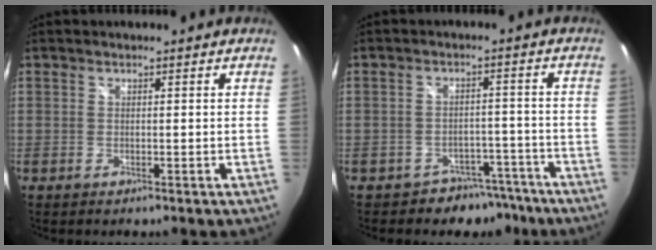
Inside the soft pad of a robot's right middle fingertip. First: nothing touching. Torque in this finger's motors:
{"motor_torque": [0.02, -0.06, -0.01, -0.01]}